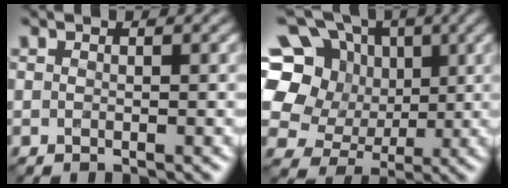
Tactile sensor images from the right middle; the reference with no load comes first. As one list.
[{"total": 11.5, "force": [3.0, 9.9, 5.0], "torque": [-0.132, 0.046, 0.032]}]